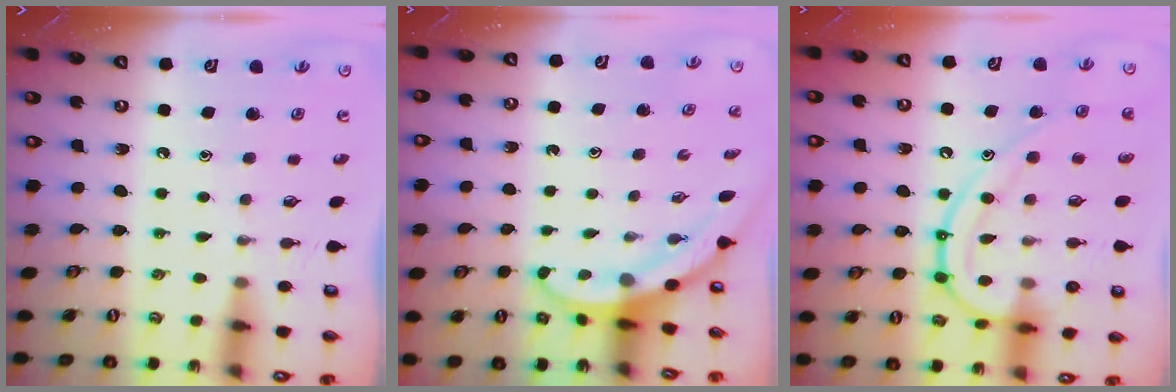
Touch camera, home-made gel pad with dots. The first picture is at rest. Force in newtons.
{"total": 3.1, "press": 3.1, "slide": 0.1}
{"total": 14.4, "press": 14.4, "slide": 0.9}